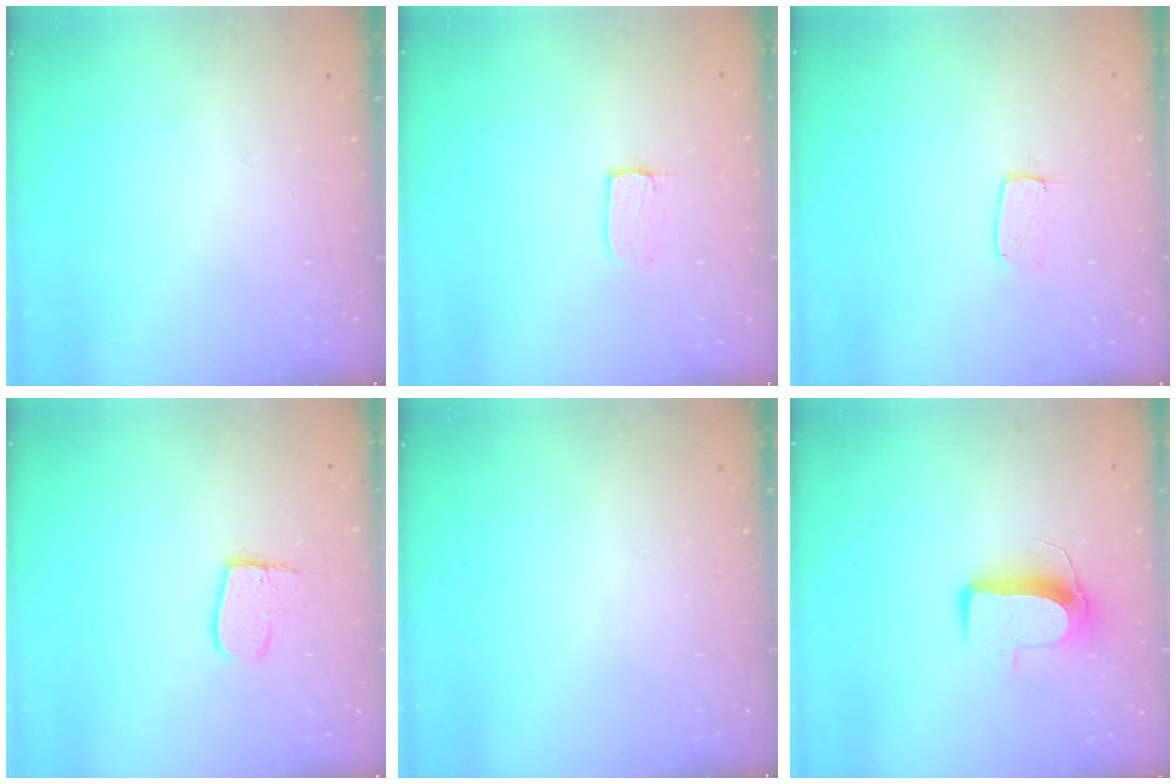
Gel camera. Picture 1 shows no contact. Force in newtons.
{"total": 3.4, "press": 3.4, "slide": 0.1}
{"total": 3.8, "press": 3.8, "slide": 0.3}
{"total": 8.3, "press": 8.3, "slide": 0.7}
{"total": 0.0}
{"total": 9.7, "press": 9.7, "slide": 0.3}